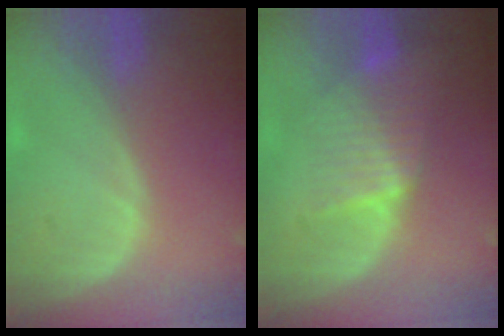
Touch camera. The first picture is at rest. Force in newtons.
{"total": 6.4, "press": 6.1, "slide": 2.1}